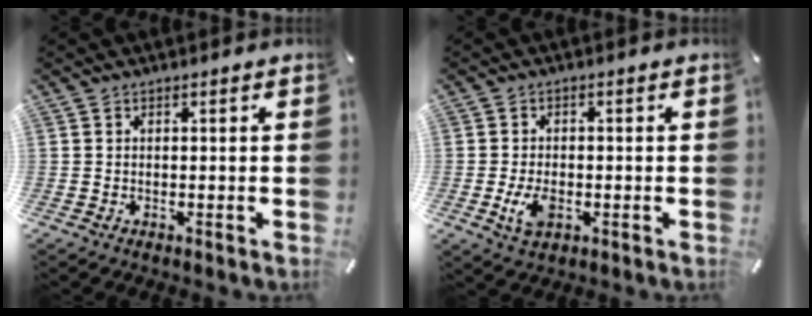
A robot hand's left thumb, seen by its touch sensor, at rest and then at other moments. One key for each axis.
{"total": 5.2, "fx": -1.4, "fy": 3.4, "fz": 3.7, "tx": -0.089, "ty": -0.001, "tz": -0.027}